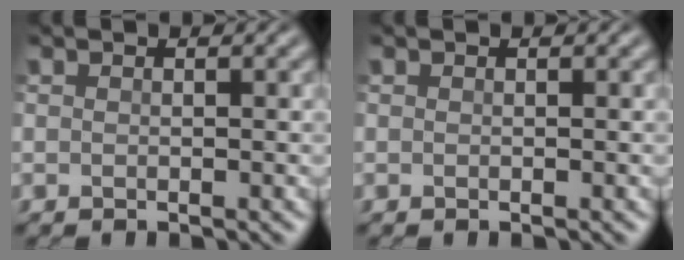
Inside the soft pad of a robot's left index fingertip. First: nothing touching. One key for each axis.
{"total": 0.0}